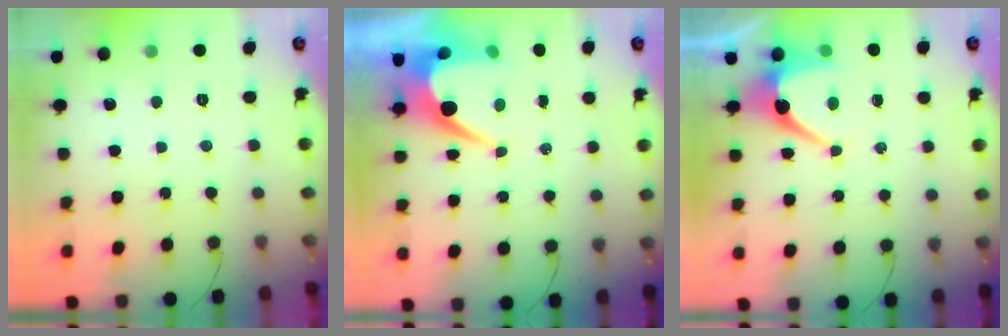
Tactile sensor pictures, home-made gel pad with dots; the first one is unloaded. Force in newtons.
{"total": 9.3, "press": 9.3, "slide": 0.6}
{"total": 7.1, "press": 7.1, "slide": 0.6}